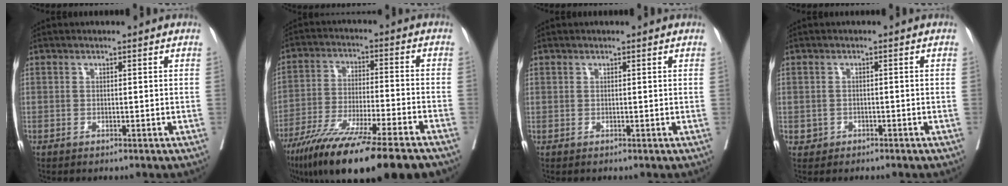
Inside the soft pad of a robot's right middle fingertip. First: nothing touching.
{"total": 20.5, "force": [-15.3, 1.4, 13.5], "torque": [-0.205, -0.048, -0.252]}
{"total": 0.7, "force": [0.2, 0.7, 0.0], "torque": [0.012, 0.005, 0.001]}
{"total": 1.2, "force": [-0.6, 1.0, 0.2], "torque": [-0.003, 0.004, -0.007]}